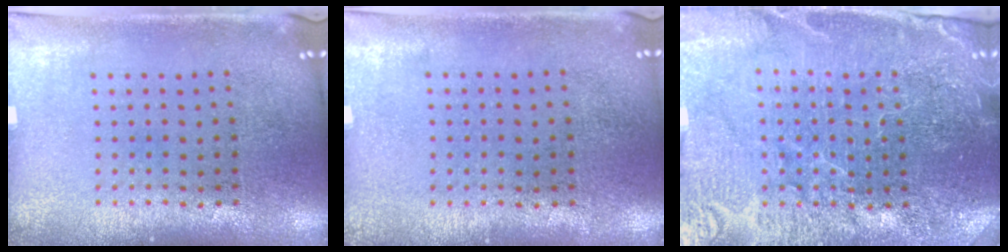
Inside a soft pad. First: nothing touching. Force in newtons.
{"total": 0.0}
{"total": 4.1, "press": 4.0, "slide": 1.2}